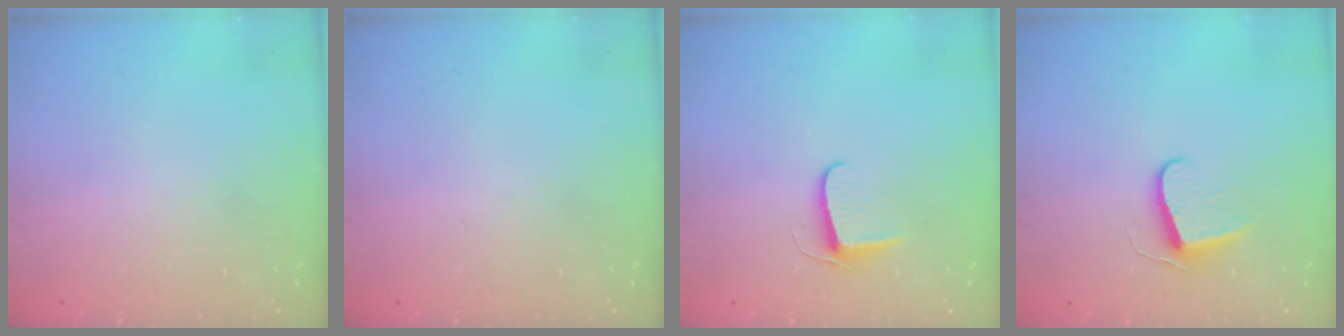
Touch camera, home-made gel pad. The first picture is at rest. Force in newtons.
{"total": 0.0}
{"total": 6.3, "press": 6.2, "slide": 0.5}
{"total": 7.5, "press": 7.4, "slide": 0.6}